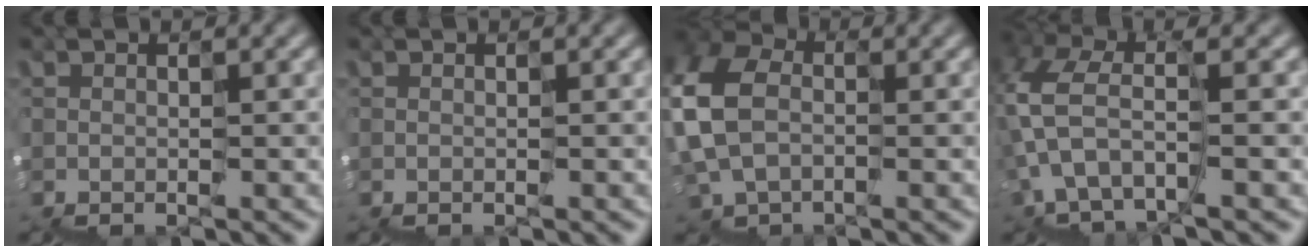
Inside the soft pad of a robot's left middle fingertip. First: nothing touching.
{"total": 0.0}
{"total": 5.4, "force": [0.3, 4.6, 2.7], "torque": [-0.091, 0.017, 0.000]}
{"total": 4.7, "force": [-1.1, 2.5, 3.8], "torque": [-0.095, 0.018, -0.025]}